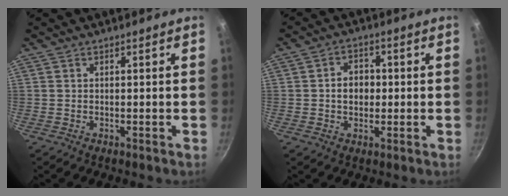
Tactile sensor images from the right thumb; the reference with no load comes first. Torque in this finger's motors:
{"motor_torque": [-0.05, 0.09, 0.08, 0.05, 0.08]}